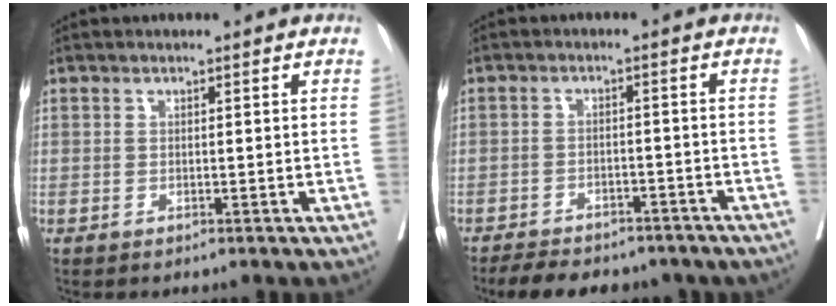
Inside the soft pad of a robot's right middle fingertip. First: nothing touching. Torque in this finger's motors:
{"motor_torque": [1.08, -1.06, 0.20, 0.05]}